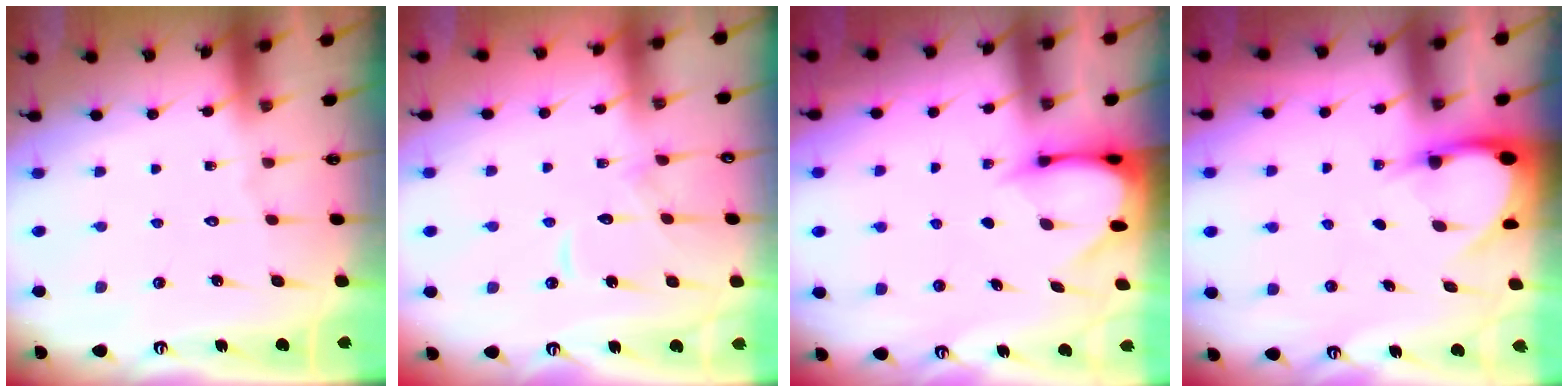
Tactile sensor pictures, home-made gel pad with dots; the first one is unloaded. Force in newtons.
{"total": 9.4, "press": 9.3, "slide": 1.0}
{"total": 3.3, "press": 3.3, "slide": 0.2}
{"total": 4.1, "press": 4.1, "slide": 0.2}